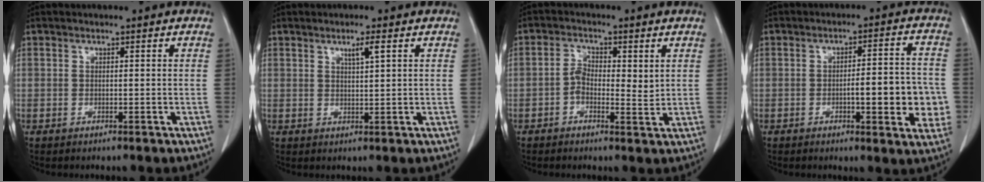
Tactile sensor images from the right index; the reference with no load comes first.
{"total": 2.3, "force": [1.2, 0.0, 1.9], "torque": [-0.036, -0.003, 0.022]}
{"total": 4.5, "force": [0.4, 2.4, 3.7], "torque": [-0.061, 0.006, 0.003]}
{"total": 9.9, "force": [-1.9, 2.4, 9.4], "torque": [-0.119, 0.013, -0.020]}